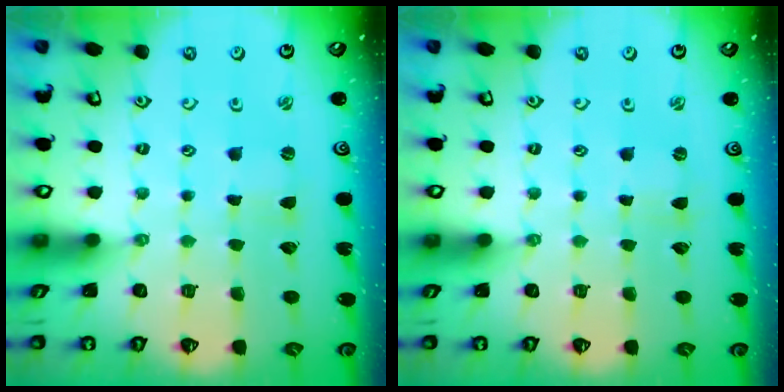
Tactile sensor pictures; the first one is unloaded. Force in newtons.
{"total": 0.0}